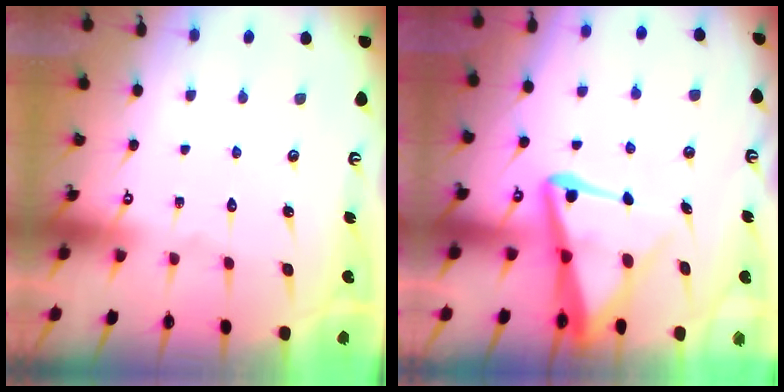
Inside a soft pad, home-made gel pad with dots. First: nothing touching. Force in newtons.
{"total": 8.7, "press": 8.6, "slide": 1.0}